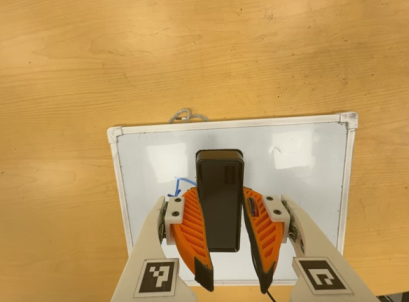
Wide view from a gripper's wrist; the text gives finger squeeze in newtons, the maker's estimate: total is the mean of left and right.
{"total": 8.2, "left": 5.8, "right": 10.5}